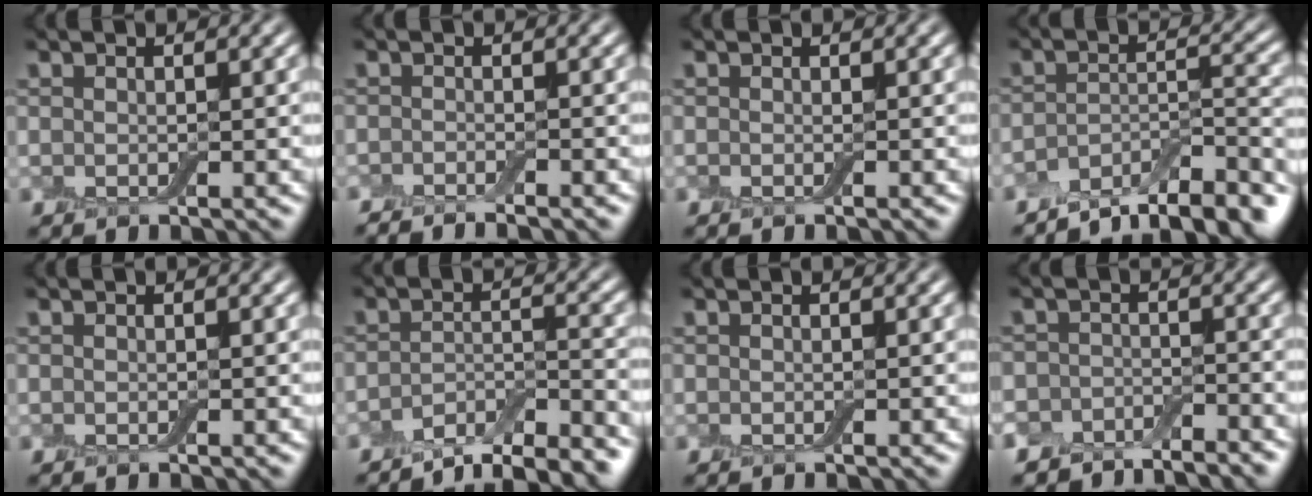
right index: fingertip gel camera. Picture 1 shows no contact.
{"total": 2.1, "force": [-2.0, 0.1, 0.7], "torque": [-0.014, 0.003, -0.033]}
{"total": 0.0}
{"total": 7.7, "force": [-6.5, 2.1, 3.6], "torque": [-0.049, -0.005, -0.107]}
{"total": 0.0}
{"total": 6.4, "force": [-5.5, 1.5, 2.9], "torque": [-0.048, -0.002, -0.087]}
{"total": 0.0}
{"total": 3.9, "force": [-3.6, 1.4, 0.5], "torque": [-0.001, 0.000, -0.064]}